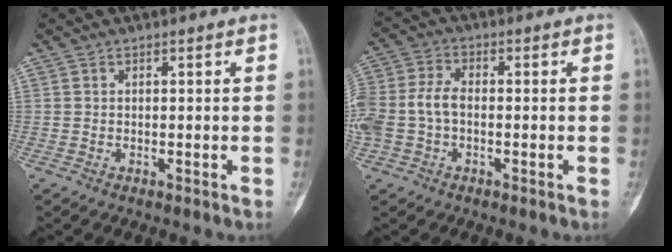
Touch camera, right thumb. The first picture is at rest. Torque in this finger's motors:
{"motor_torque": [1.12, 1.06, 0.73, -0.21, 0.12]}